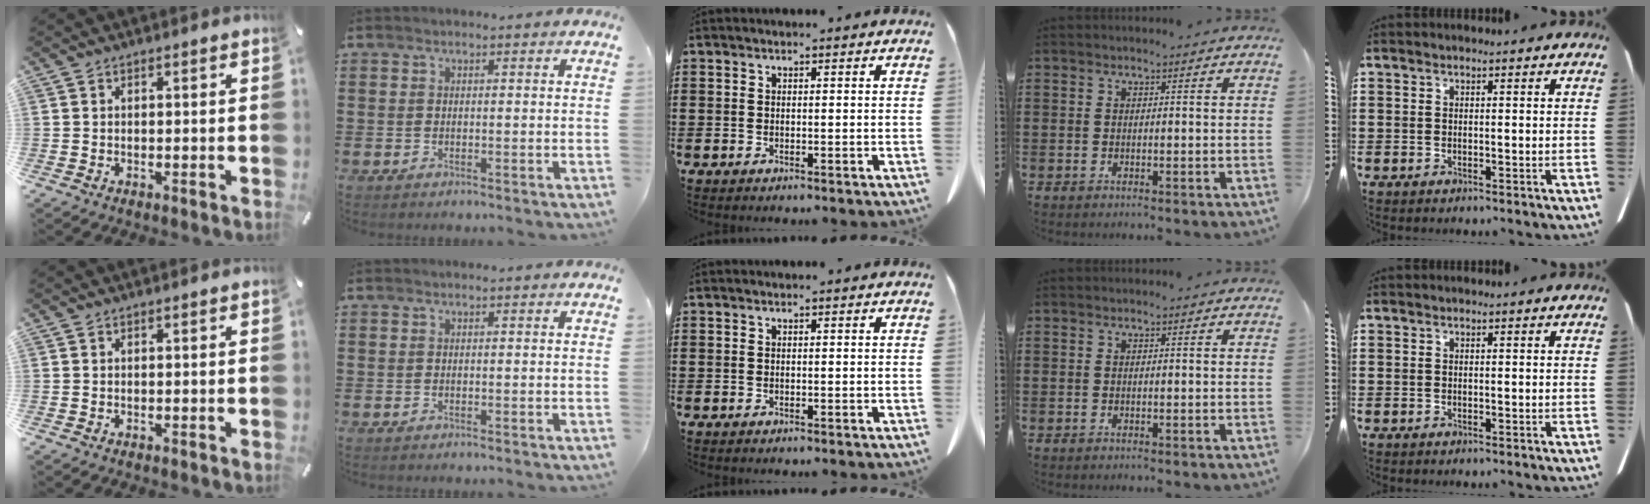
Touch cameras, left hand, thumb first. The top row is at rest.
{}